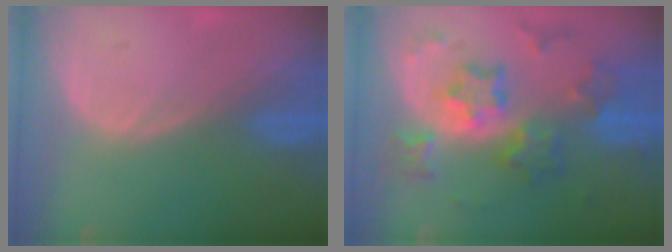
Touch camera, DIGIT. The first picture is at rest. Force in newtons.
{"total": 9.2, "press": 9.2, "slide": 0.8}